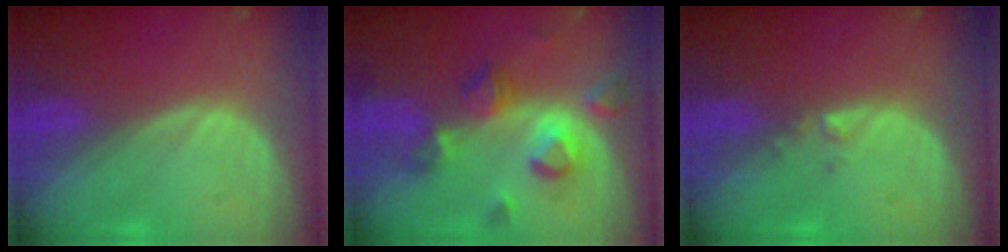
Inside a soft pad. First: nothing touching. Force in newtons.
{"total": 7.5, "press": 7.4, "slide": 1.4}
{"total": 1.0, "press": 0.9, "slide": 0.5}